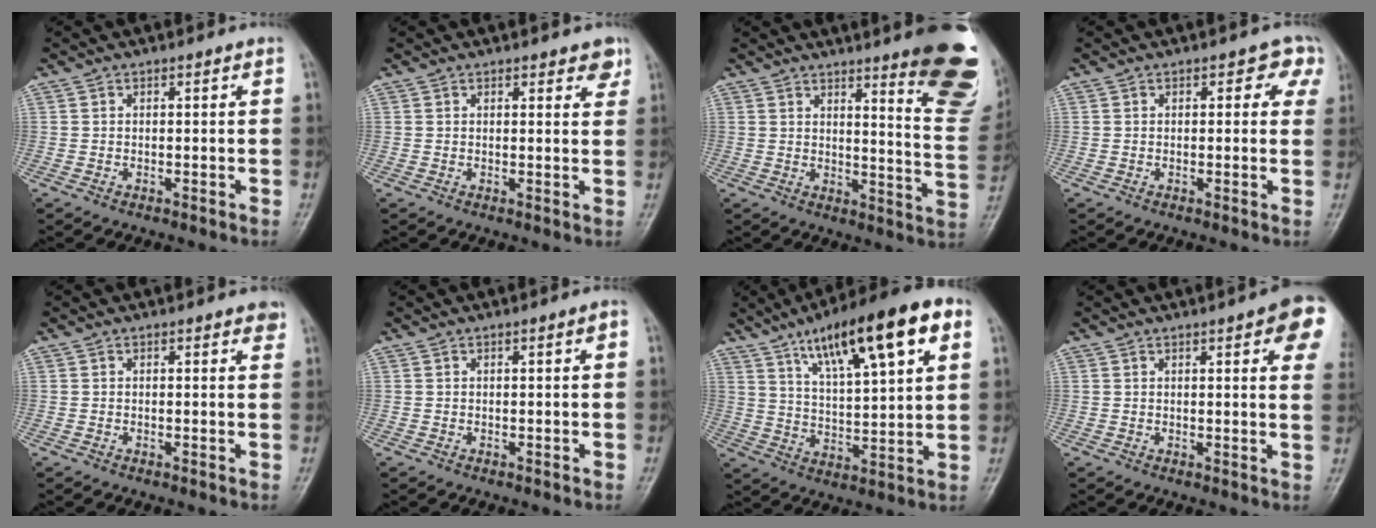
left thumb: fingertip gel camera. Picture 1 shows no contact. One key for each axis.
{"total": 3.2, "fx": 2.1, "fy": 1.4, "fz": 1.9, "tx": -0.003, "ty": -0.009, "tz": 0.023}
{"total": 18.3, "fx": 11.7, "fy": 3.3, "fz": 13.6, "tx": -0.132, "ty": -0.086, "tz": 0.139}
{"total": 4.0, "fx": 1.6, "fy": 2.4, "fz": 2.8, "tx": 0.007, "ty": 0.001, "tz": 0.006}
{"total": 2.0, "fx": 1.2, "fy": 0.7, "fz": 1.3, "tx": -0.010, "ty": -0.001, "tz": 0.011}
{"total": 1.2, "fx": 0.3, "fy": 0.2, "fz": 1.2, "tx": -0.020, "ty": 0.003, "tz": 0.004}
{"total": 19.9, "fx": 9.7, "fy": 5.3, "fz": 16.6, "tx": -0.236, "ty": -0.012, "tz": 0.157}
{"total": 10.4, "fx": 4.5, "fy": 2.4, "fz": 9.0, "tx": -0.084, "ty": -0.007, "tz": 0.045}